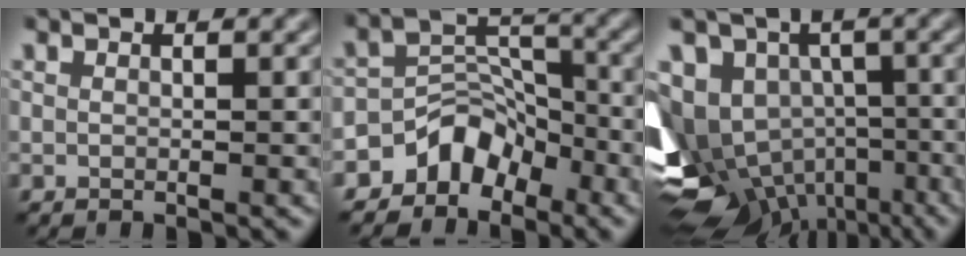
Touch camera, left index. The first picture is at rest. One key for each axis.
{"total": 4.6, "fx": -3.5, "fy": 2.8, "fz": 1.1, "tx": -0.002, "ty": 0.007, "tz": -0.064}
{"total": 14.1, "fx": -4.8, "fy": 10.8, "fz": 7.6, "tx": -0.156, "ty": -0.019, "tz": -0.052}